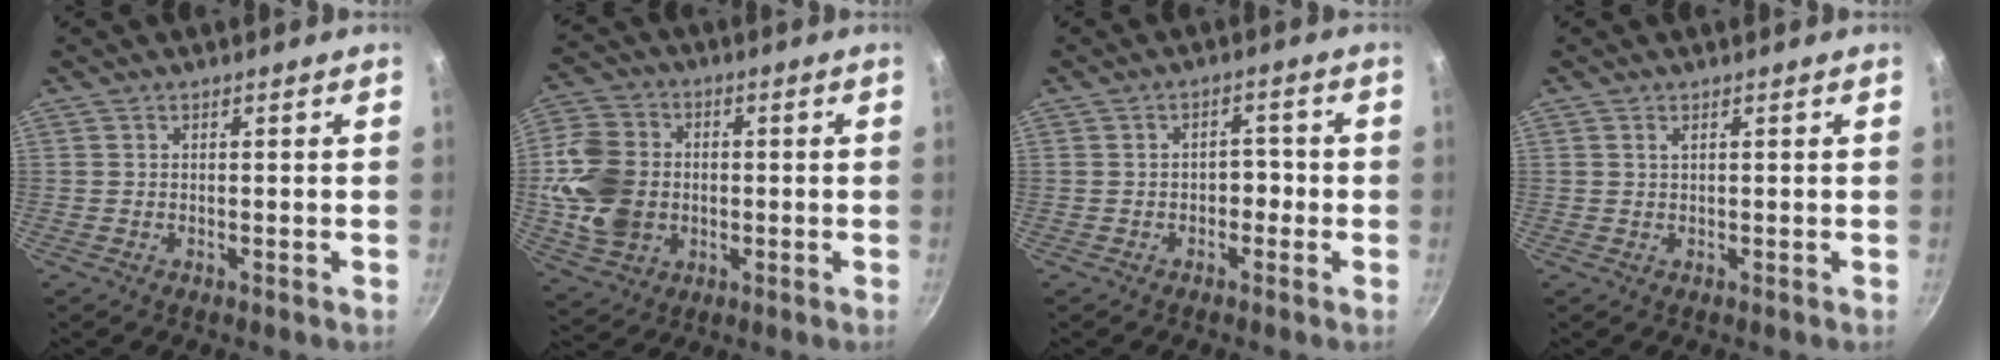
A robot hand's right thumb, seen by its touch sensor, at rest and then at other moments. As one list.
[{"total": 16.3, "force": [-1.0, 13.0, 9.8], "torque": [-0.190, 0.014, -0.020]}, {"total": 3.1, "force": [-1.0, 2.3, 1.9], "torque": [-0.008, 0.015, -0.021]}, {"total": 0.6, "force": [0.3, 0.3, 0.5], "torque": [-0.010, 0.002, 0.007]}]